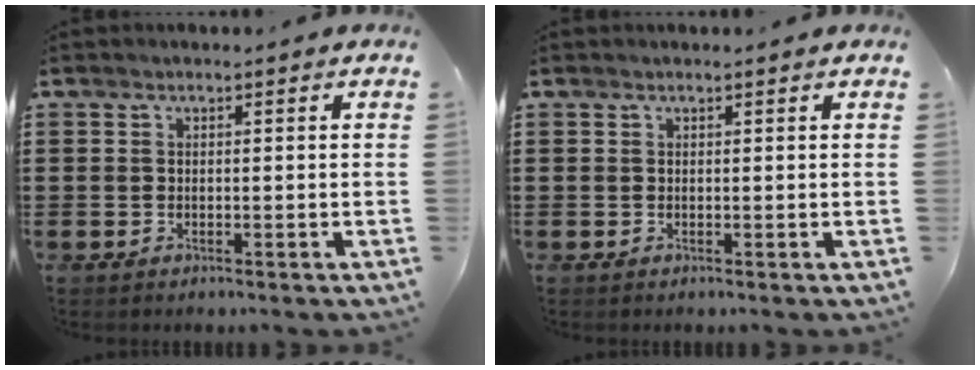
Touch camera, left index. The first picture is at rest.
{"total": 0.0}